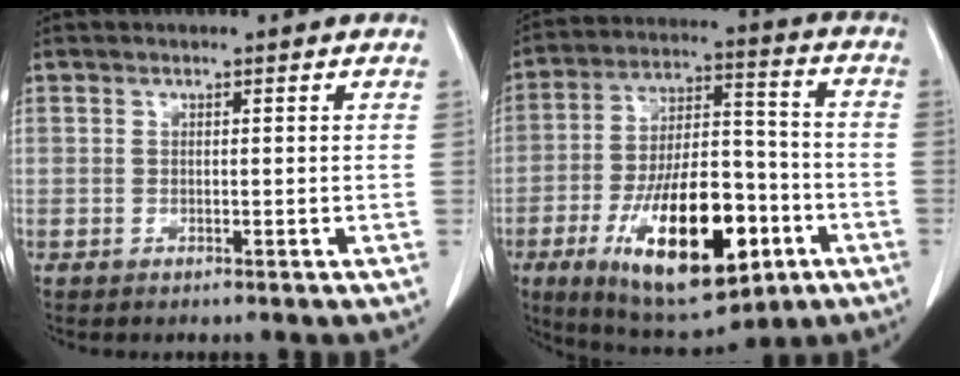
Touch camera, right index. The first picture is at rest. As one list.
[{"total": 21.4, "force": [-8.6, 8.0, 17.9], "torque": [-0.318, -0.004, -0.131]}]